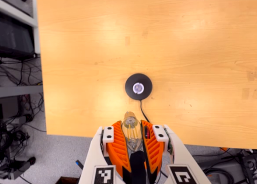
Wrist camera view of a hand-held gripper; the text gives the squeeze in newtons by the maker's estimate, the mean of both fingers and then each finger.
{"total": 19.4, "left": 24.7, "right": 14.2}